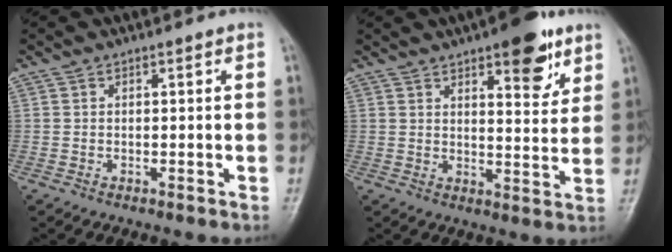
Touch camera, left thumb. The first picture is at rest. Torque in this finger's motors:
{"motor_torque": [1.37, 0.84, 0.84, -0.78, 0.18]}